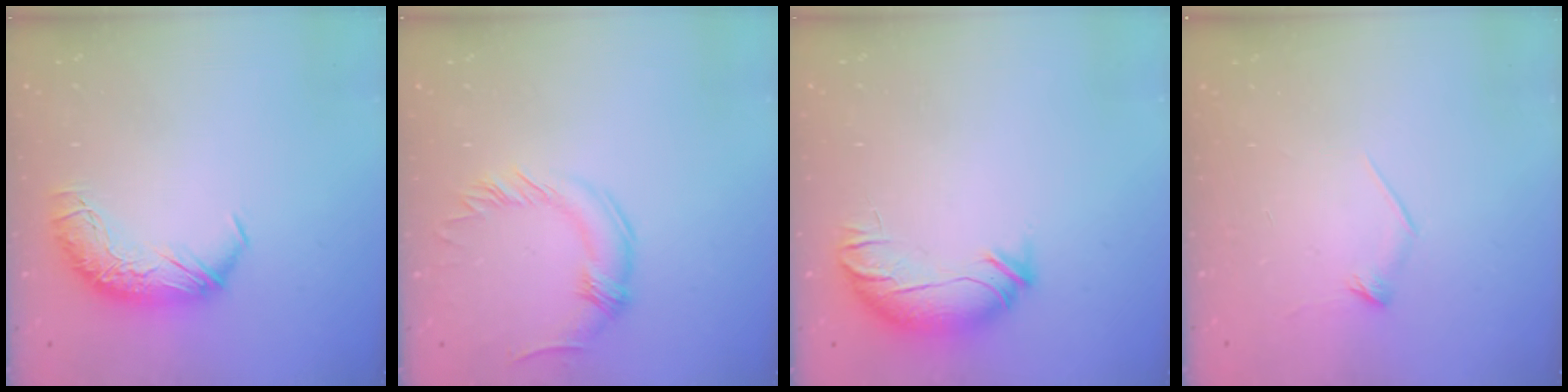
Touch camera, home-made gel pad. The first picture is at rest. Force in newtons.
{"total": 0.0}
{"total": 3.7, "press": 3.2, "slide": 1.8}
{"total": 8.0, "press": 8.0, "slide": 0.7}